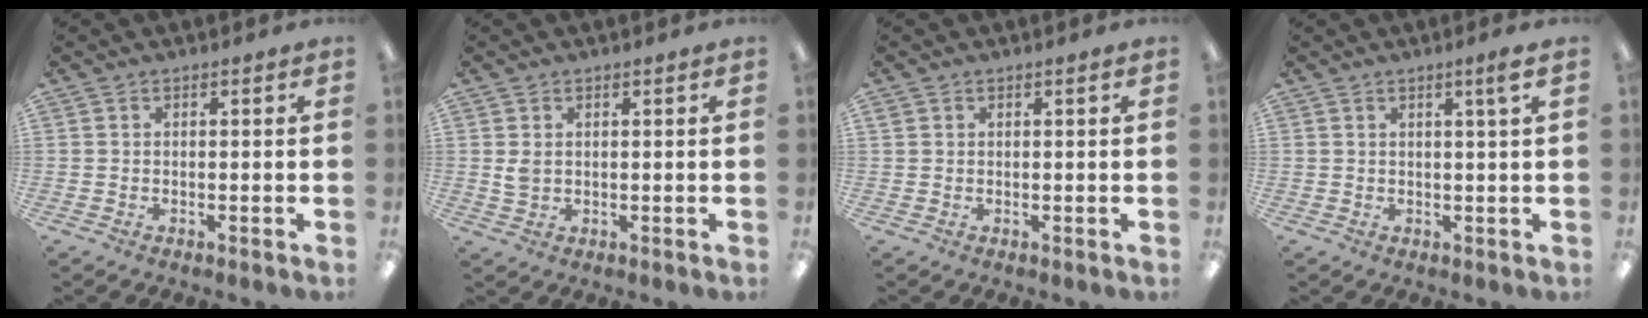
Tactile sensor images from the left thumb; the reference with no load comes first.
{"total": 2.4, "force": [0.9, 1.6, 1.6], "torque": [-0.034, 0.003, 0.015]}
{"total": 1.1, "force": [0.5, 0.4, 0.8], "torque": [-0.016, 0.002, 0.010]}
{"total": 2.8, "force": [1.6, -0.2, 2.3], "torque": [-0.039, -0.005, 0.024]}